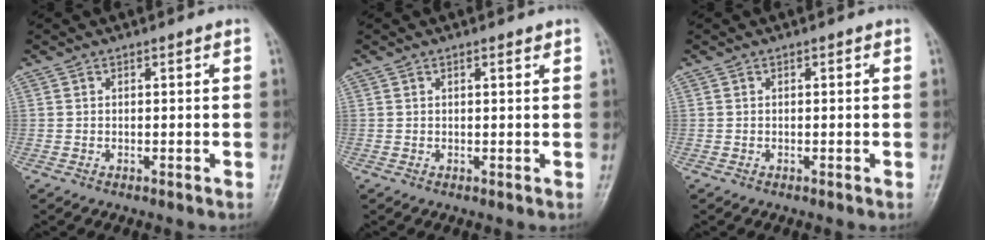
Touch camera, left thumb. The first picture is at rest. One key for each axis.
{"total": 0.9, "fx": 0.6, "fy": 0.3, "fz": 0.7, "tx": -0.011, "ty": 0.000, "tz": 0.007}
{"total": 0.0}